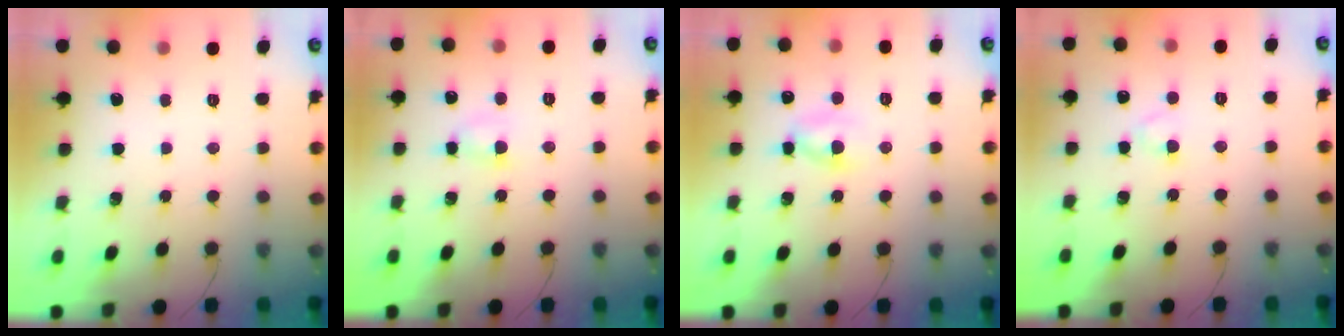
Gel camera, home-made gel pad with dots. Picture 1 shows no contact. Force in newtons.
{"total": 3.5, "press": 3.3, "slide": 1.2}
{"total": 4.7, "press": 4.6, "slide": 1.0}
{"total": 2.3, "press": 2.1, "slide": 1.0}